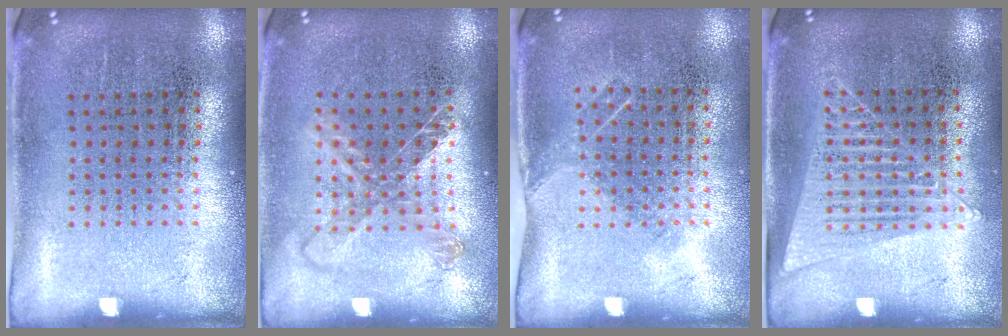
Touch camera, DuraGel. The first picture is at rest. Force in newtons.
{"total": 1.2, "press": 1.0, "slide": 0.6}
{"total": 1.1, "press": 0.8, "slide": 0.7}
{"total": 1.2, "press": 1.2, "slide": 0.4}